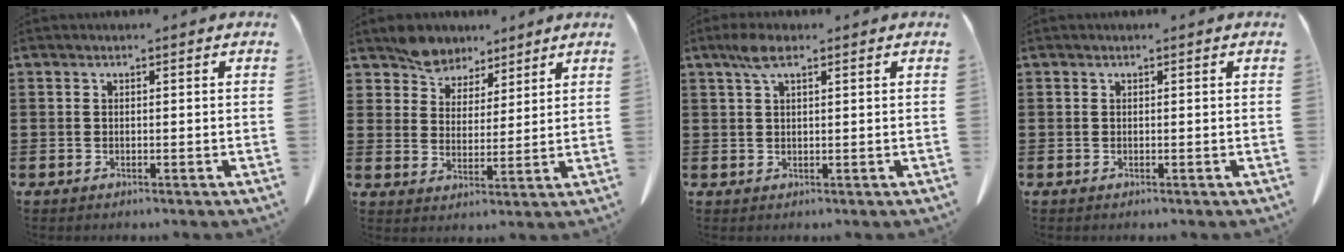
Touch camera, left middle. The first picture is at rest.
{"total": 6.0, "force": [5.3, 2.7, 0.2], "torque": [-0.031, -0.015, 0.103]}
{"total": 3.7, "force": [1.9, 1.2, 2.9], "torque": [-0.065, 0.006, 0.033]}
{"total": 0.0}